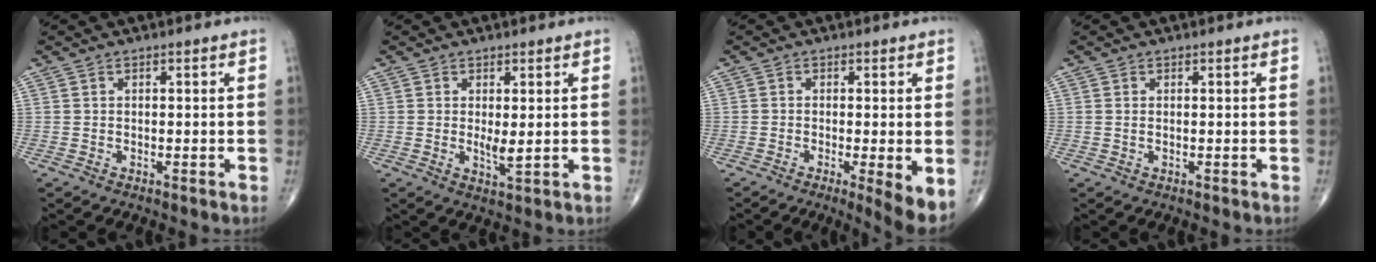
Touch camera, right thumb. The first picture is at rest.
{"total": 2.9, "force": [0.3, 1.0, 2.7], "torque": [-0.048, -0.011, 0.009]}
{"total": 5.6, "force": [-1.5, 0.8, 5.3], "torque": [-0.087, -0.017, -0.028]}
{"total": 0.0}